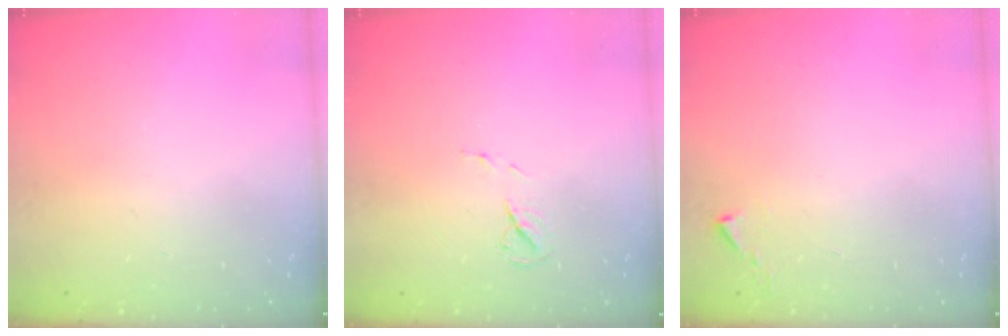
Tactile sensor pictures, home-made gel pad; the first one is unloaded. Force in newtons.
{"total": 5.7, "press": 5.6, "slide": 0.5}
{"total": 1.1, "press": 1.1, "slide": 0.1}